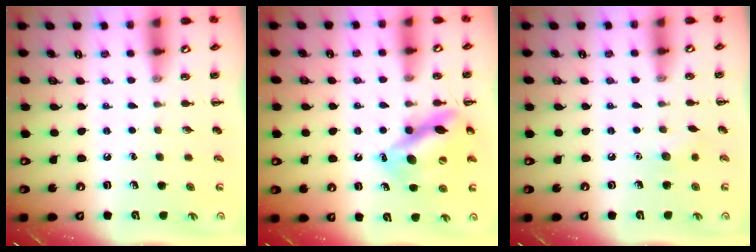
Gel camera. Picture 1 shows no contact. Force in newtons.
{"total": 13.3, "press": 12.9, "slide": 3.2}
{"total": 5.3, "press": 5.1, "slide": 1.5}